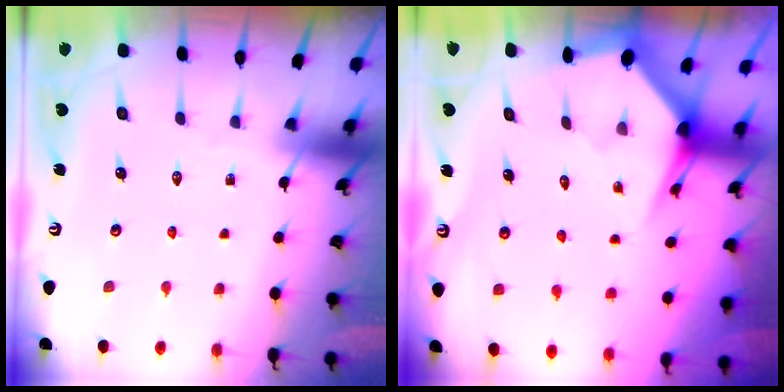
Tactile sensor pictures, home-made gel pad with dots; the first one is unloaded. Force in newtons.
{"total": 3.4, "press": 3.3, "slide": 0.5}